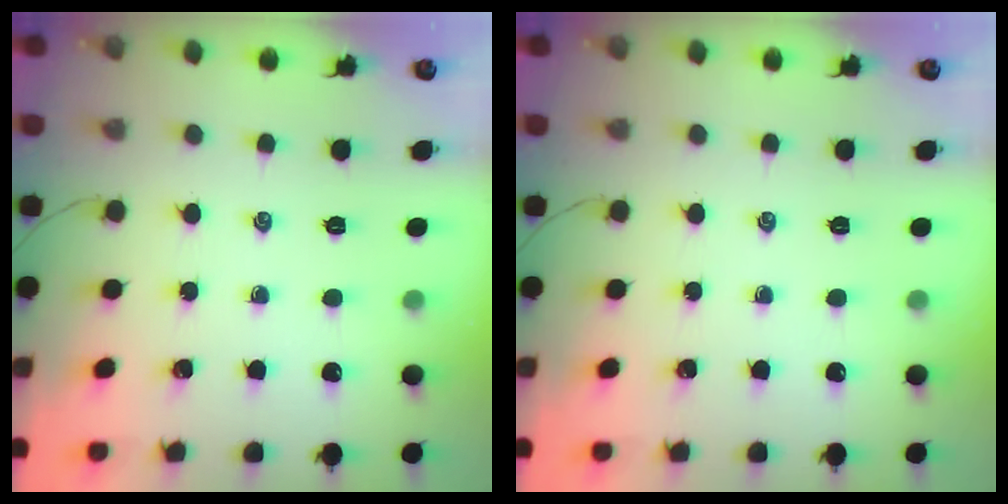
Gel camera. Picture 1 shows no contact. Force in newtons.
{"total": 0.0}